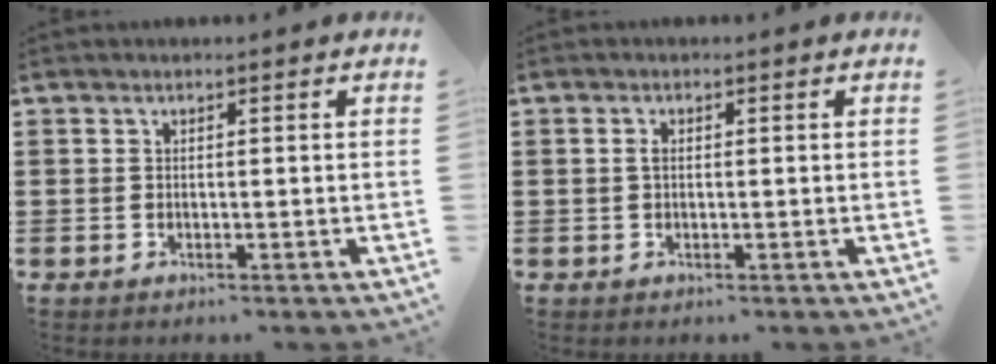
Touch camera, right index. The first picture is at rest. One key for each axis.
{"total": 1.2, "fx": 0.1, "fy": 0.6, "fz": 1.1, "tx": -0.023, "ty": 0.003, "tz": 0.001}